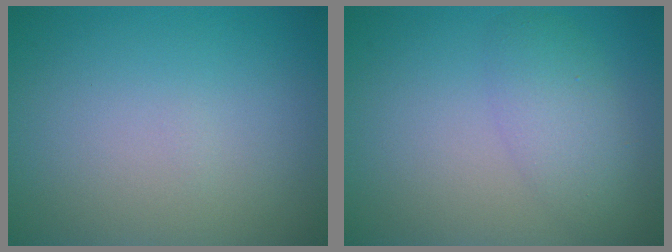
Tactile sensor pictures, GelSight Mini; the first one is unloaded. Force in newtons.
{"total": 3.0, "press": 3.0, "slide": 0.2}